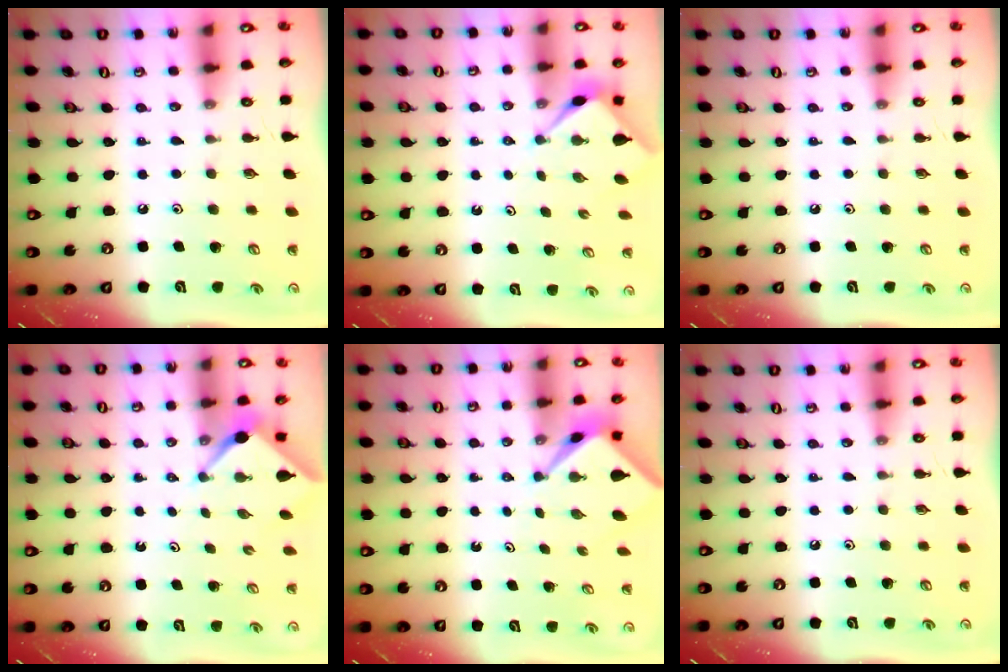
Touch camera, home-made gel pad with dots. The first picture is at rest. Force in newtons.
{"total": 3.6, "press": 3.6, "slide": 0.1}
{"total": 0.0}
{"total": 2.4, "press": 2.4, "slide": 0.3}
{"total": 2.1, "press": 2.1, "slide": 0.3}
{"total": 0.0}